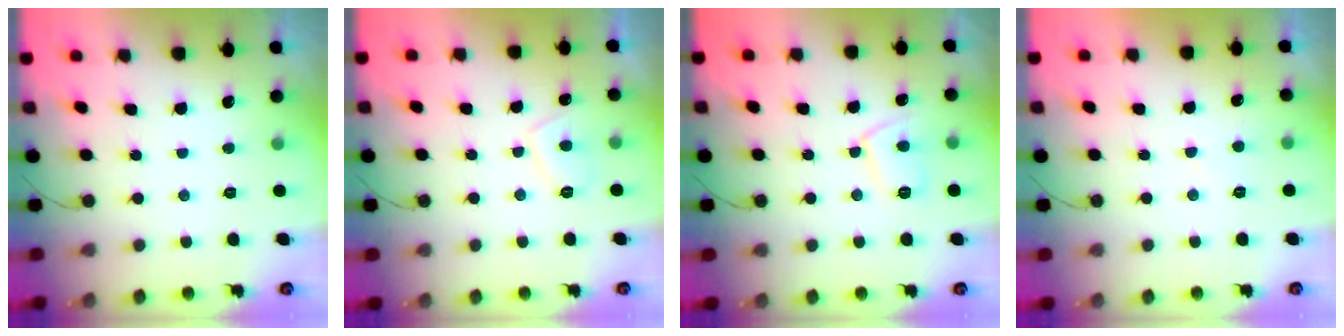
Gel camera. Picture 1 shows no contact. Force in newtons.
{"total": 3.6, "press": 3.5, "slide": 0.9}
{"total": 7.6, "press": 7.5, "slide": 0.6}
{"total": 2.3, "press": 2.3, "slide": 0.4}